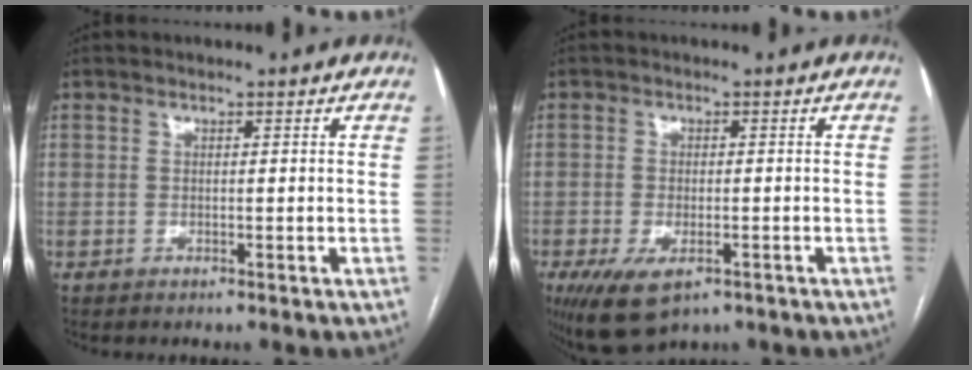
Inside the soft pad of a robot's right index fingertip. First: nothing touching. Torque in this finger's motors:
{"motor_torque": [0.96, -0.66, 0.47, 0.08]}